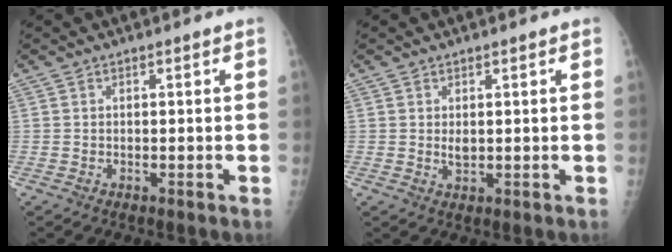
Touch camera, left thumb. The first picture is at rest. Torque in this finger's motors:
{"motor_torque": [0.11, 0.17, 0.51, 0.07, 0.00]}